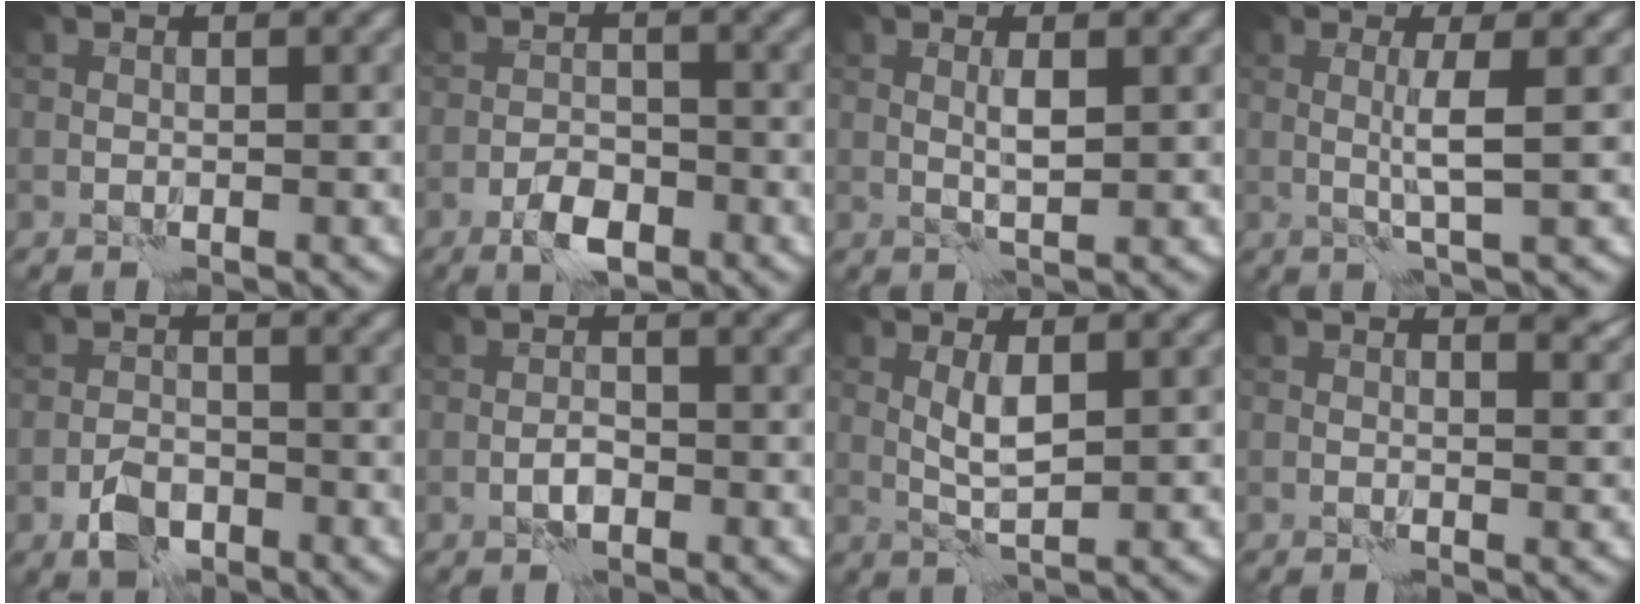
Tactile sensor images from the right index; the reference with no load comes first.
{"total": 3.5, "force": [-2.3, 1.5, 2.2], "torque": [-0.033, 0.003, -0.045]}
{"total": 1.4, "force": [0.4, 0.2, 1.3], "torque": [-0.027, 0.003, 0.008]}
{"total": 2.6, "force": [0.2, 0.3, 2.6], "torque": [-0.048, 0.003, 0.001]}
{"total": 3.5, "force": [-2.1, 2.0, 1.9], "torque": [-0.032, 0.002, -0.044]}
{"total": 1.4, "force": [-0.8, 0.6, 1.0], "torque": [-0.017, 0.004, -0.018]}
{"total": 2.5, "force": [0.6, 0.7, 2.3], "torque": [-0.051, 0.002, 0.014]}
{"total": 1.6, "force": [1.1, 0.5, 1.0], "torque": [-0.007, -0.005, 0.018]}